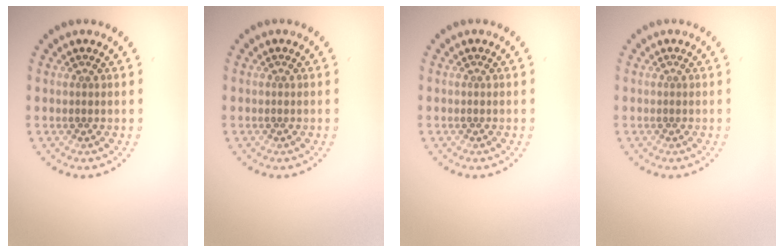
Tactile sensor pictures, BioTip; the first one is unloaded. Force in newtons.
{"total": 0.0}
{"total": 0.0}
{"total": 0.0}